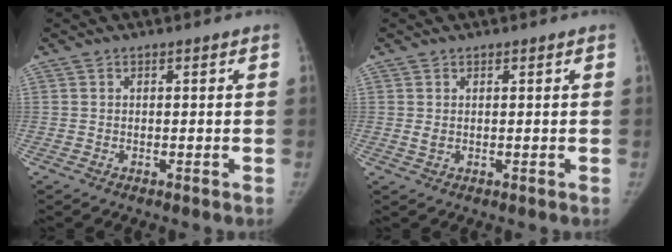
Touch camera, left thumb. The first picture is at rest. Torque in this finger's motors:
{"motor_torque": [-0.30, 0.25, 0.41, -0.21, 0.00]}